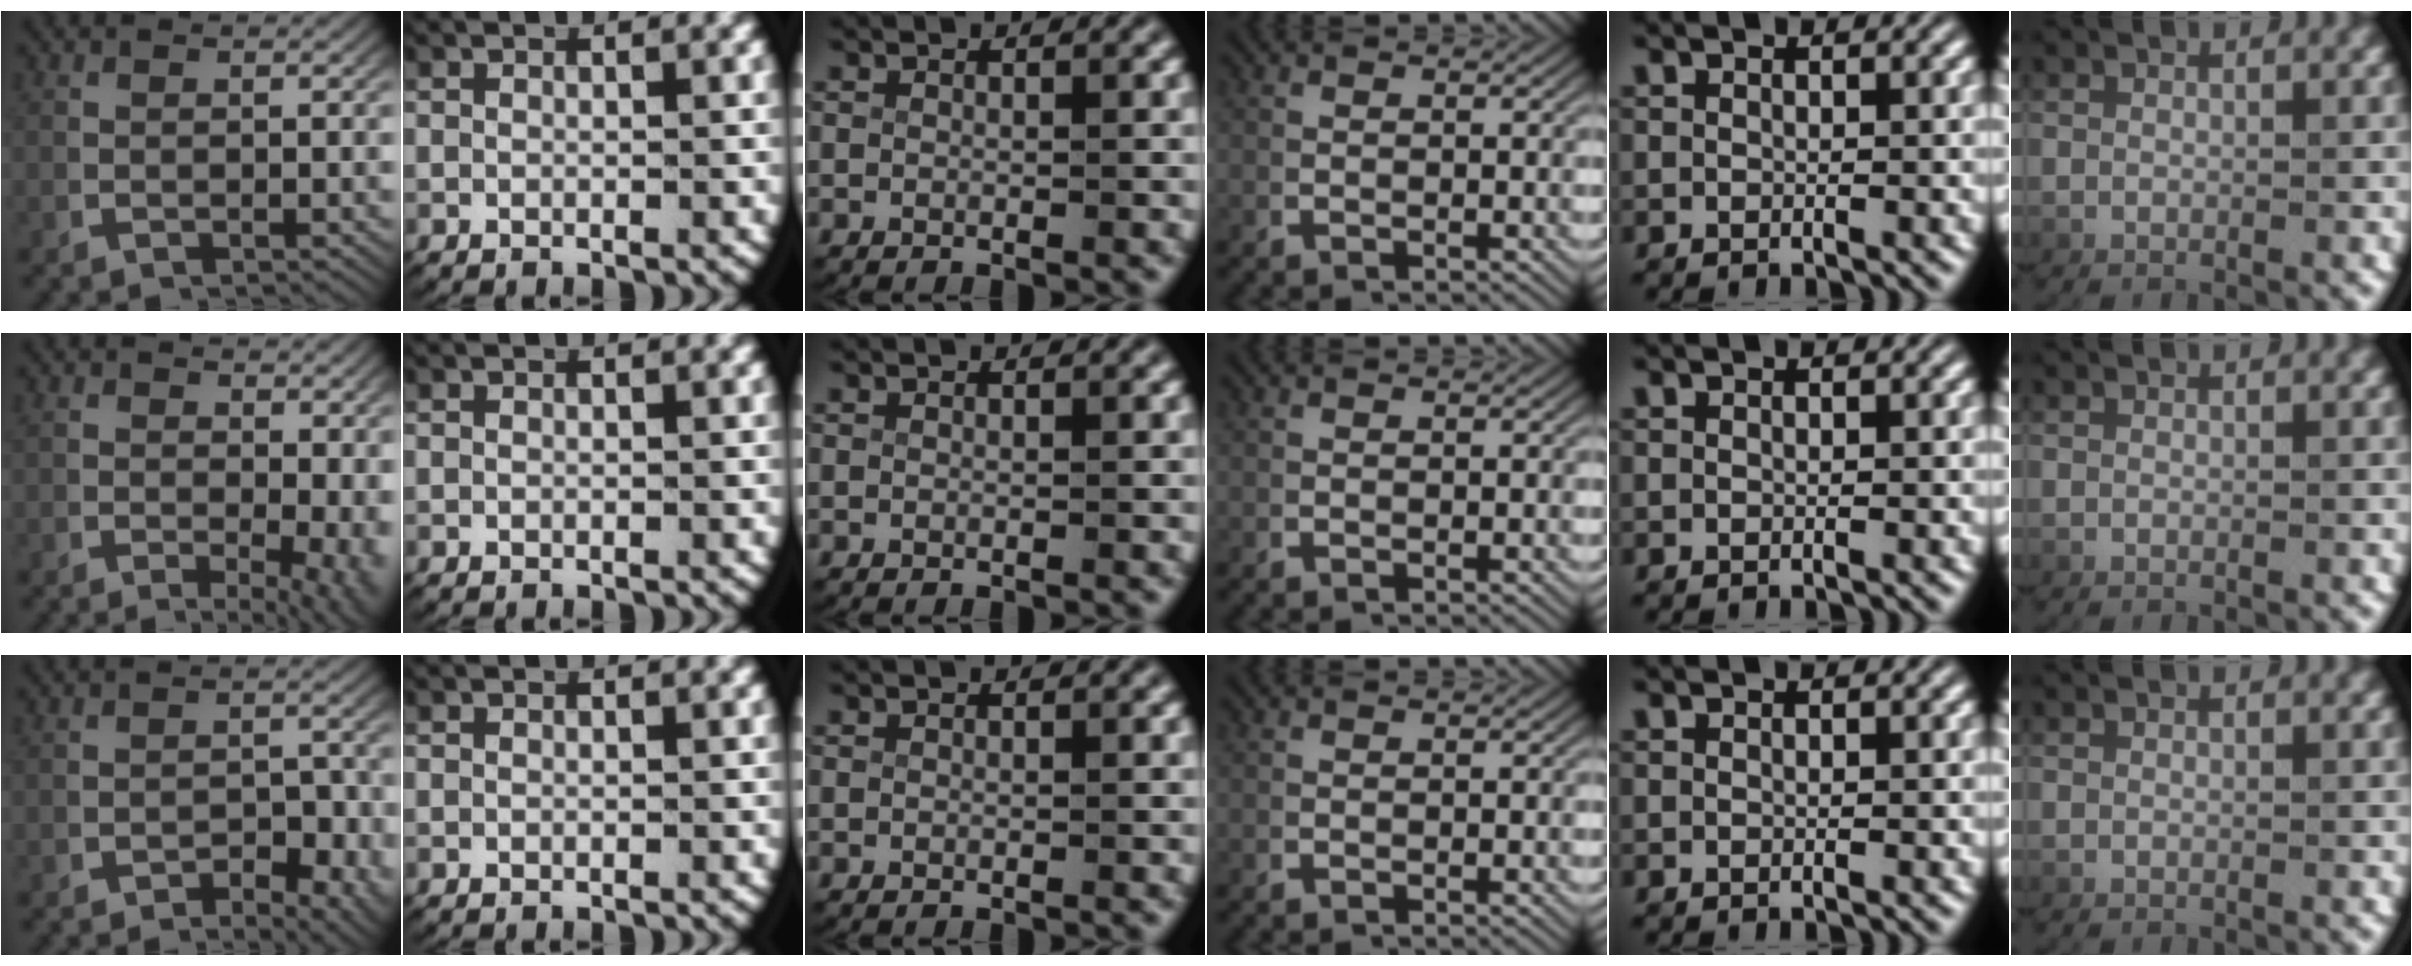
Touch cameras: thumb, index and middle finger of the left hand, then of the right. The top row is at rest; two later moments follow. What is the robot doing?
{"motion": "lift_and_place", "object": "map"}